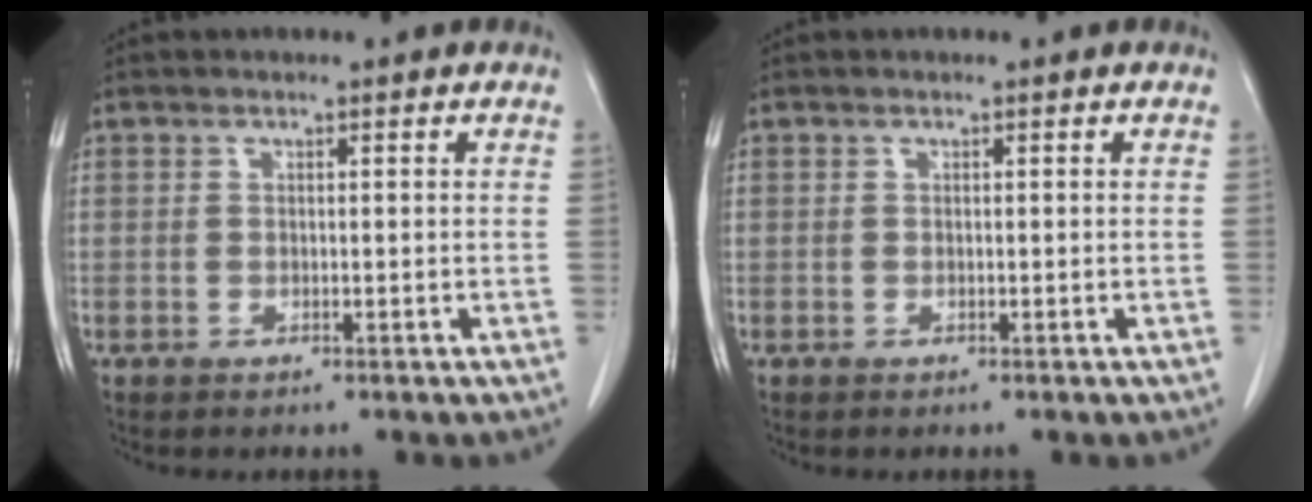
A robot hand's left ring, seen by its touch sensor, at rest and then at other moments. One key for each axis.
{"total": 0.0}